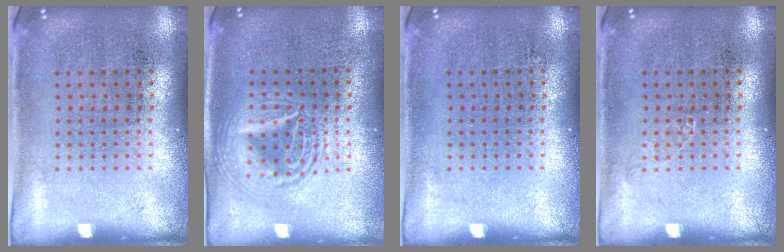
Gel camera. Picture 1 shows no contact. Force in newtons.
{"total": 1.8, "press": 1.8, "slide": 0.2}
{"total": 0.0}
{"total": 0.6, "press": 0.6, "slide": 0.1}